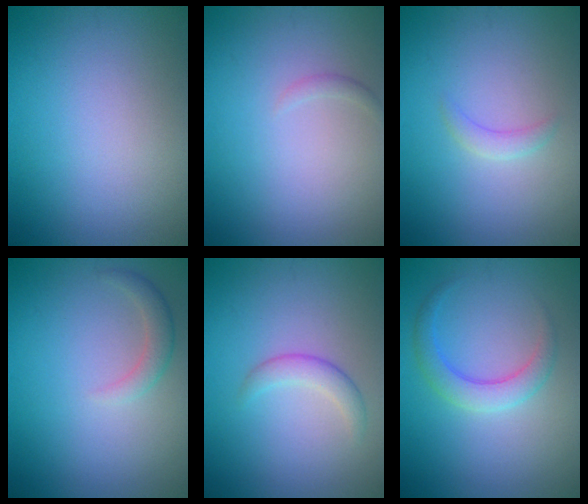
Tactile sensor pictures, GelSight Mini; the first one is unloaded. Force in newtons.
{"total": 0.5, "press": 0.5, "slide": 0.0}
{"total": 1.2, "press": 1.2, "slide": 0.0}
{"total": 1.6, "press": 1.6, "slide": 0.1}
{"total": 1.9, "press": 1.9, "slide": 0.1}
{"total": 2.7, "press": 2.7, "slide": 0.2}